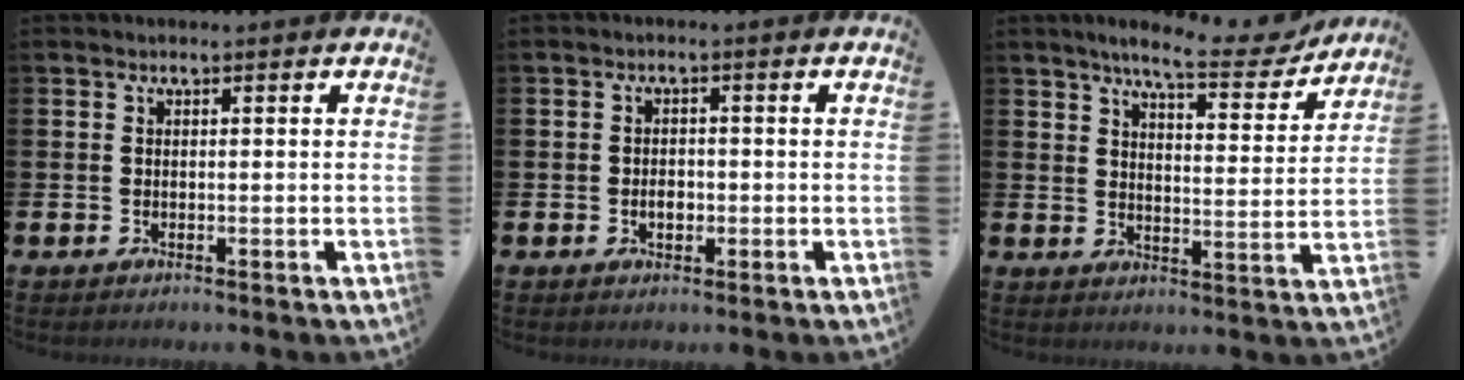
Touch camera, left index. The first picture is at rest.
{"total": 2.2, "force": [-0.5, 1.5, 1.5], "torque": [-0.012, -0.002, -0.015]}
{"total": 8.2, "force": [7.1, 1.4, 3.7], "torque": [-0.077, -0.036, 0.120]}